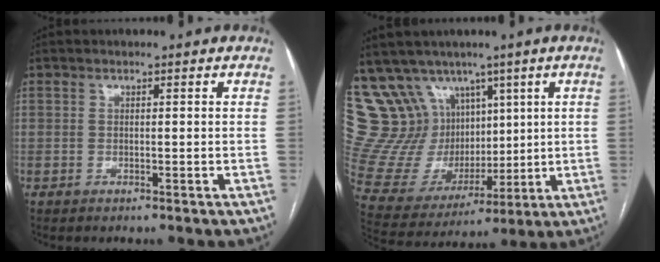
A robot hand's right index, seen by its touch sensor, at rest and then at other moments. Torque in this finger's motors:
{"motor_torque": [-0.87, 1.13, -0.35, -0.11]}